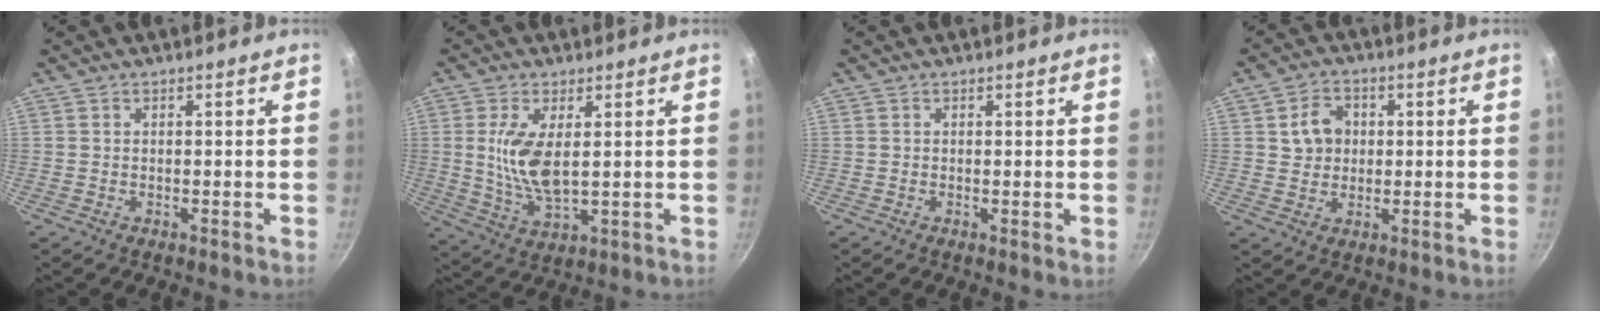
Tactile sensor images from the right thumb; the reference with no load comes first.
{"total": 9.1, "force": [1.4, 3.8, 8.1], "torque": [-0.165, -0.020, 0.038]}
{"total": 0.7, "force": [0.0, 0.1, 0.7], "torque": [-0.013, -0.004, -0.001]}
{"total": 6.0, "force": [1.1, 5.1, 3.1], "torque": [-0.030, 0.001, 0.017]}